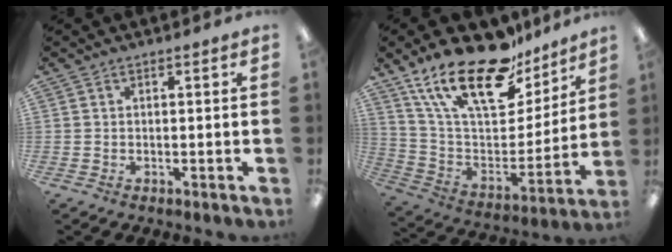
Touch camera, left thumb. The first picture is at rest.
{"total": 24.5, "force": [17.6, 9.5, 14.1], "torque": [-0.261, -0.111, 0.307]}